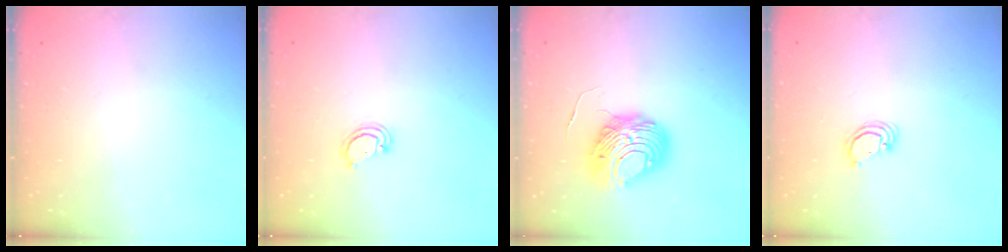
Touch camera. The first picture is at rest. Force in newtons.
{"total": 2.3, "press": 2.3, "slide": 0.3}
{"total": 9.7, "press": 9.6, "slide": 1.1}
{"total": 2.7, "press": 2.7, "slide": 0.2}